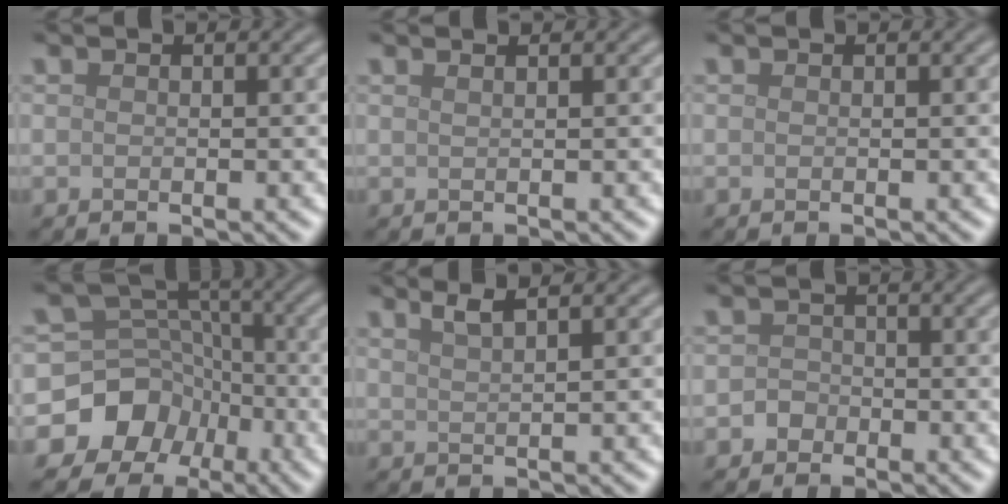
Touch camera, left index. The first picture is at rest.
{"total": 2.0, "force": [1.2, 1.0, 1.3], "torque": [0.004, -0.001, -0.011]}
{"total": 0.0}
{"total": 10.4, "force": [-5.5, 8.7, 1.5], "torque": [-0.016, 0.000, -0.115]}
{"total": 2.2, "force": [1.5, 0.6, 1.5], "torque": [-0.013, 0.011, 0.015]}
{"total": 1.3, "force": [-0.7, 1.1, 0.2], "torque": [0.005, 0.003, -0.013]}